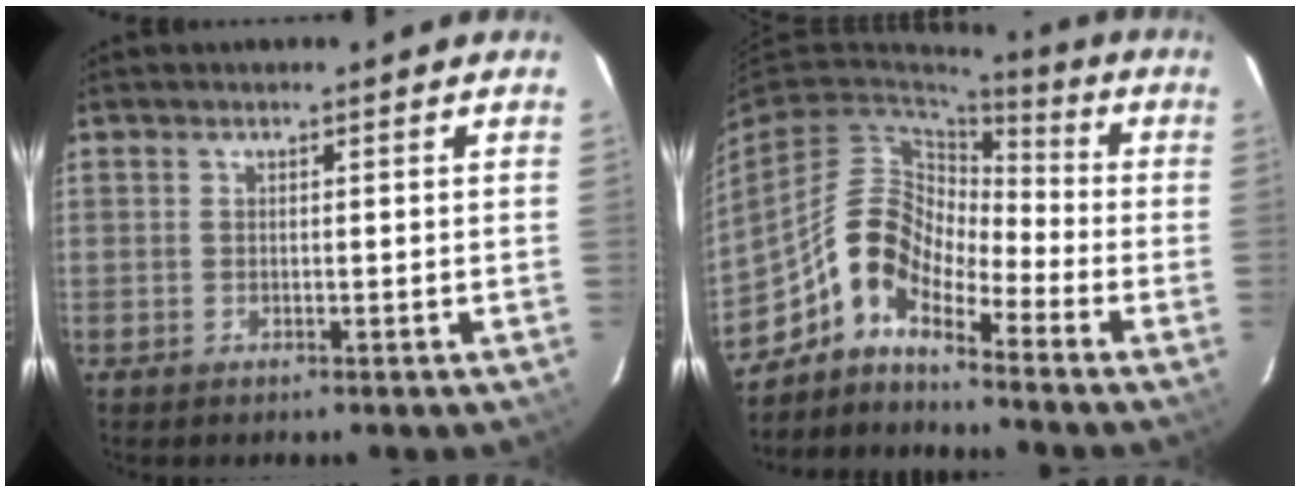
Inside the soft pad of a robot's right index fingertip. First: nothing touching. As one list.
[{"total": 9.1, "force": [-6.5, 4.0, 5.0], "torque": [-0.091, 0.030, -0.145]}]